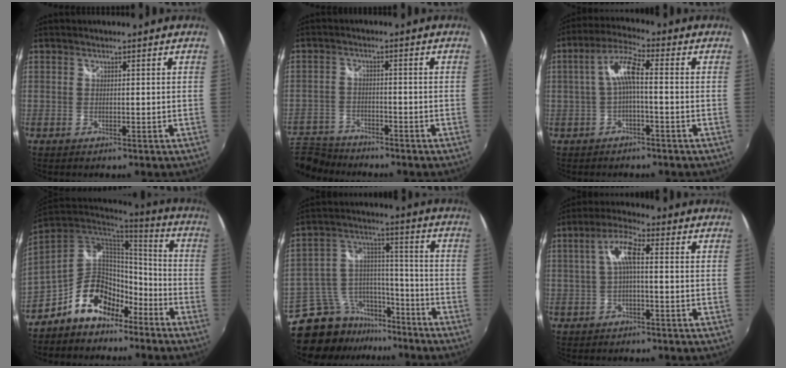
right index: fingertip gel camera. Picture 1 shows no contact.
{"total": 8.8, "force": [-7.9, 3.4, 1.8], "torque": [-0.066, 0.000, -0.142]}
{"total": 6.1, "force": [-0.8, 1.0, 6.0], "torque": [-0.129, 0.016, -0.013]}
{"total": 15.7, "force": [-9.8, 9.4, 7.9], "torque": [-0.163, 0.032, -0.156]}
{"total": 12.7, "force": [-9.9, 7.3, 3.1], "torque": [-0.070, 0.049, -0.157]}
{"total": 5.5, "force": [-0.1, 1.1, 5.4], "torque": [-0.108, 0.015, 0.001]}